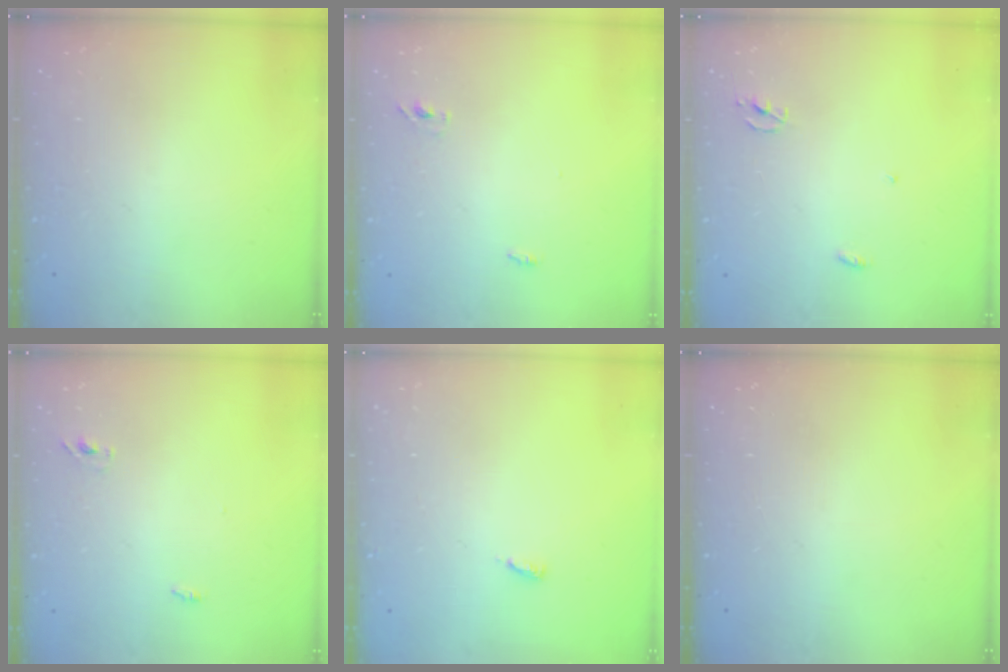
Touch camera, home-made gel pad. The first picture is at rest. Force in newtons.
{"total": 2.9, "press": 2.7, "slide": 1.0}
{"total": 2.3, "press": 2.3, "slide": 0.1}
{"total": 2.9, "press": 2.7, "slide": 1.0}
{"total": 2.9, "press": 2.9, "slide": 0.2}
{"total": 0.0}